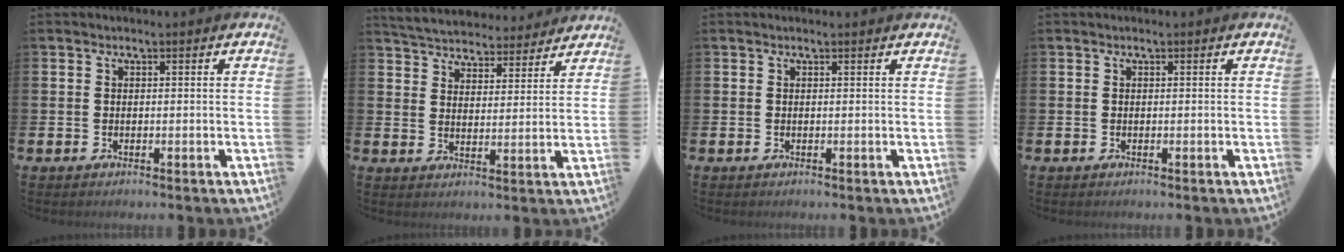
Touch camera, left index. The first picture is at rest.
{"total": 5.3, "force": [5.2, 1.2, 0.0], "torque": [-0.031, -0.035, 0.092]}
{"total": 0.0}
{"total": 0.0}